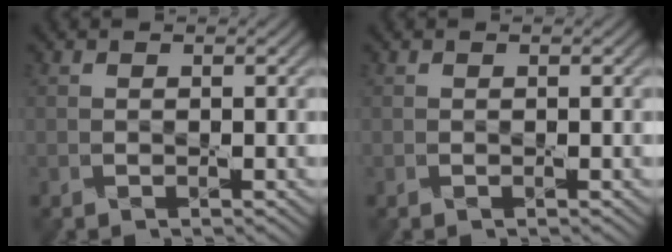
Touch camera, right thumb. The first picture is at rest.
{"total": 0.0}